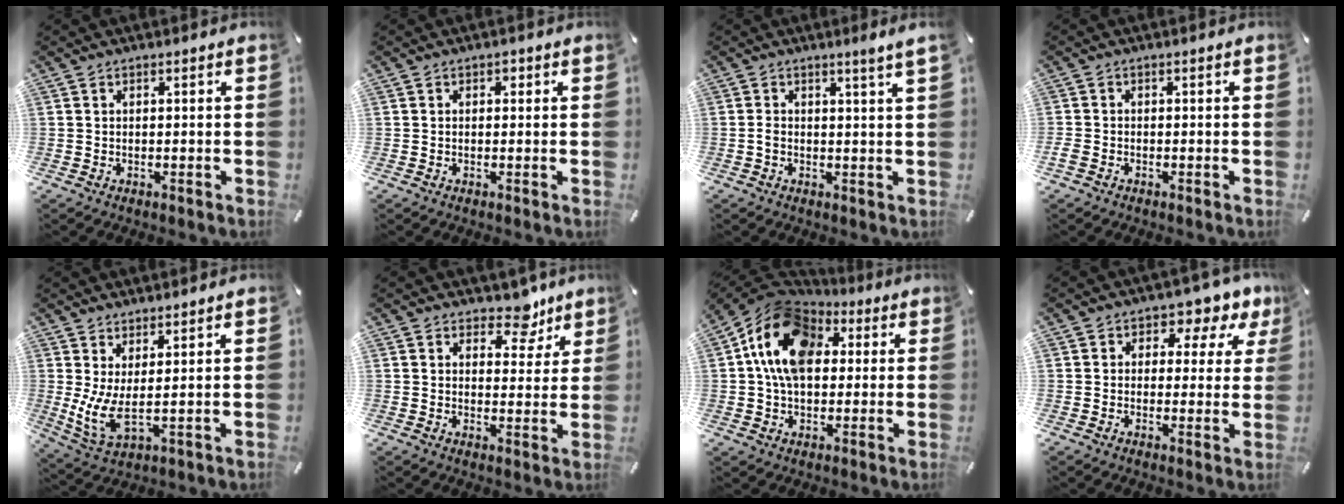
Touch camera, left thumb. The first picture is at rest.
{"total": 1.0, "force": [0.1, 0.9, 0.4], "torque": [-0.001, 0.004, -0.002]}
{"total": 2.4, "force": [0.8, 0.1, 2.2], "torque": [-0.044, -0.004, 0.014]}
{"total": 1.5, "force": [-1.0, 0.9, 0.6], "torque": [-0.008, 0.003, -0.018]}
{"total": 6.6, "force": [1.7, 2.1, 6.1], "torque": [-0.147, -0.034, 0.031]}
{"total": 8.4, "force": [6.1, 4.6, 3.3], "torque": [-0.024, -0.043, 0.102]}
{"total": 15.5, "force": [3.3, 11.6, 9.7], "torque": [-0.184, 0.006, 0.059]}
{"total": 5.6, "force": [2.3, 4.3, 2.8], "torque": [-0.034, -0.018, 0.029]}